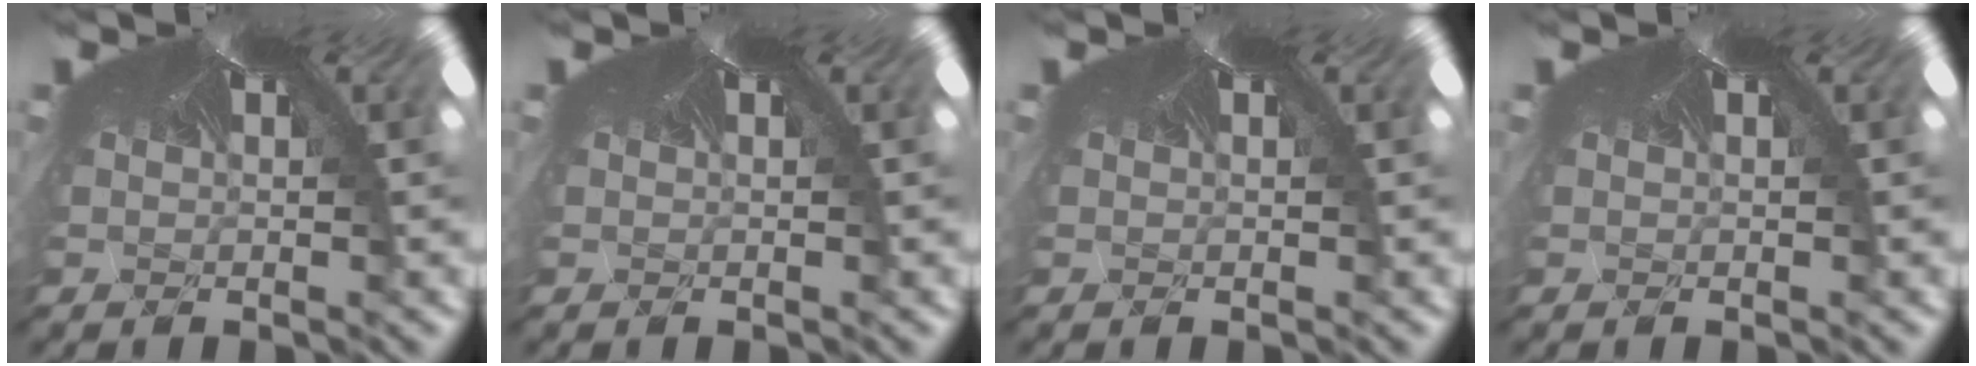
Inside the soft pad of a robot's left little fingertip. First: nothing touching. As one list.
[{"total": 0.0}, {"total": 0.0}, {"total": 0.0}]